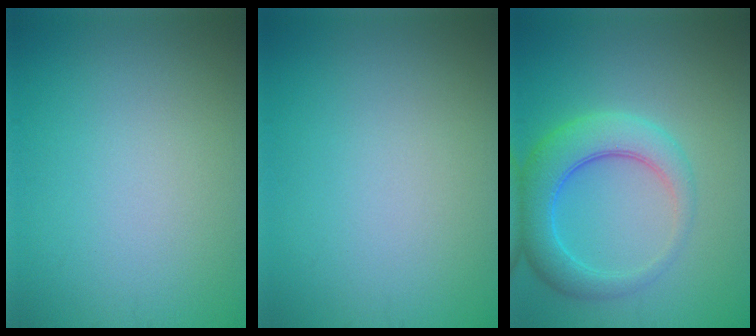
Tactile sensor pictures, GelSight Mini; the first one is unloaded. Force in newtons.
{"total": 0.0}
{"total": 5.4, "press": 5.4, "slide": 0.2}